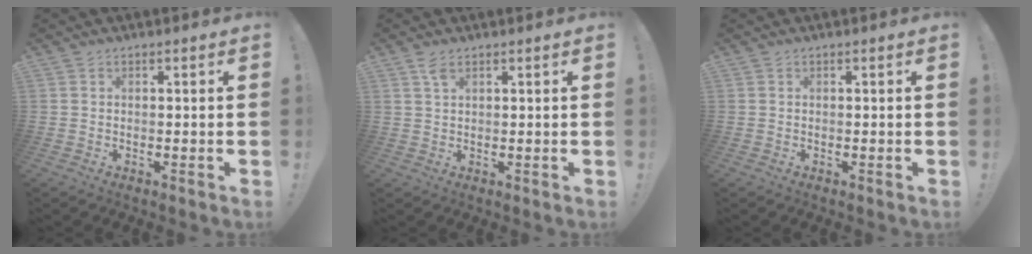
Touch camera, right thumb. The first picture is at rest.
{"total": 2.7, "force": [1.6, 1.1, 1.9], "torque": [-0.039, -0.001, 0.029]}
{"total": 0.0}